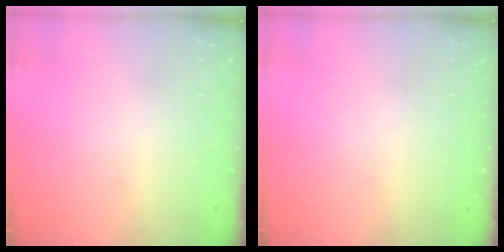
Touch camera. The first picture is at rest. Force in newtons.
{"total": 0.0}